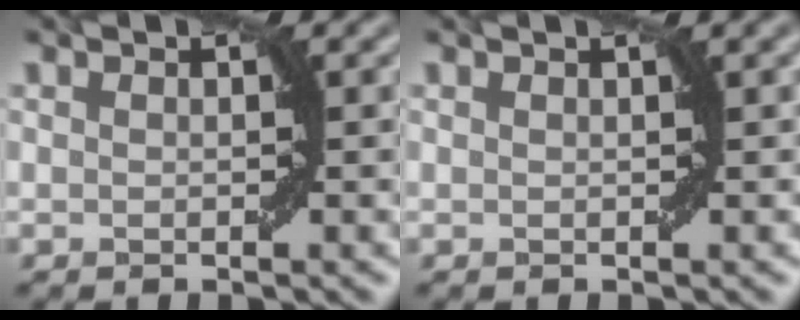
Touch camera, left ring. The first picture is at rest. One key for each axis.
{"total": 0.8, "fx": 0.5, "fy": 0.0, "fz": 0.6, "tx": -0.009, "ty": 0.006, "tz": 0.009}